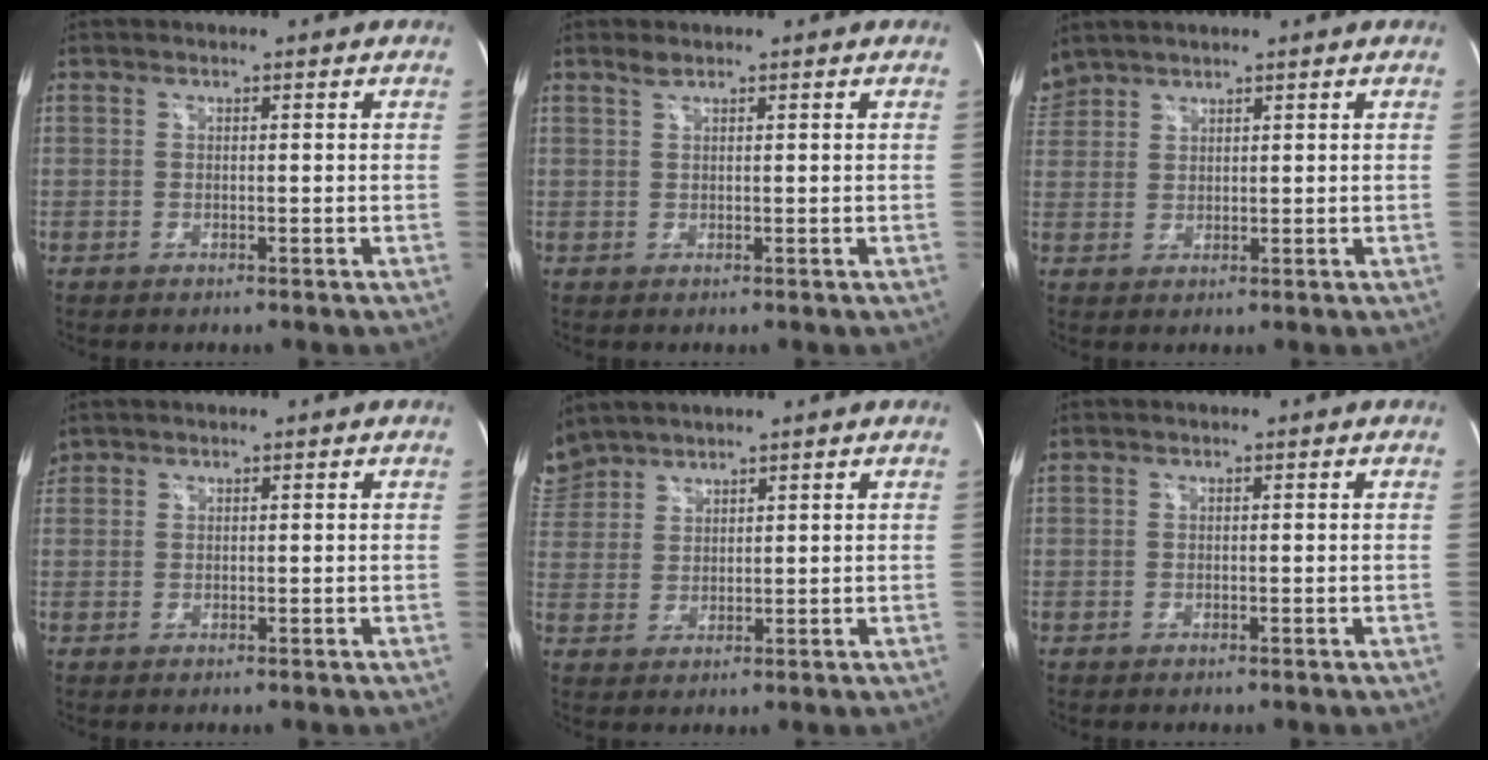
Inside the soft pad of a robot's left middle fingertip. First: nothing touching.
{"total": 1.1, "force": [0.9, 0.0, 0.5], "torque": [-0.017, 0.004, 0.023]}
{"total": 3.5, "force": [3.3, 1.1, 0.1], "torque": [-0.012, 0.019, 0.073]}
{"total": 1.4, "force": [1.2, 0.7, 0.0], "torque": [-0.003, 0.016, 0.026]}
{"total": 5.6, "force": [5.3, 2.0, 0.1], "torque": [-0.011, 0.017, 0.115]}
{"total": 0.0}